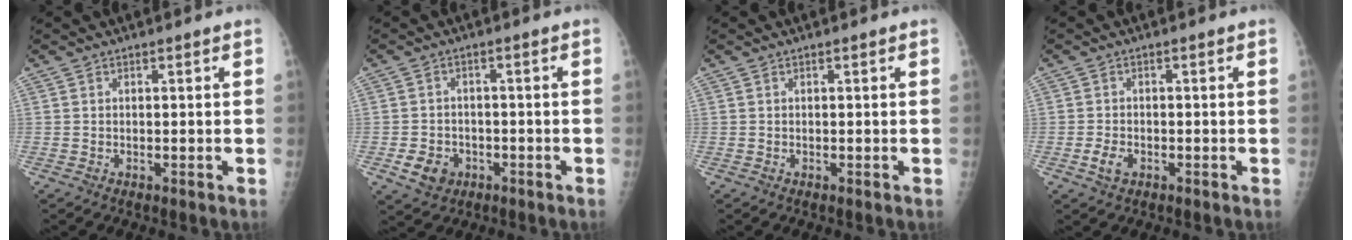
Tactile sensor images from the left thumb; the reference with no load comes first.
{"total": 5.2, "force": [-2.2, 4.2, 2.2], "torque": [-0.025, 0.011, -0.028]}
{"total": 0.0}
{"total": 2.8, "force": [-1.2, 1.8, 1.8], "torque": [-0.035, 0.002, -0.021]}